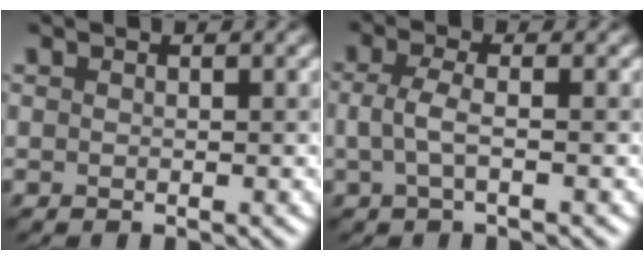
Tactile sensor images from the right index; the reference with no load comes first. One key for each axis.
{"total": 2.1, "fx": -0.2, "fy": 0.5, "fz": 2.0, "tx": -0.044, "ty": 0.000, "tz": -0.006}